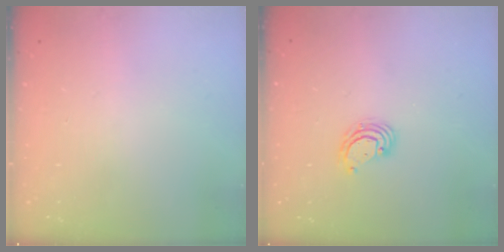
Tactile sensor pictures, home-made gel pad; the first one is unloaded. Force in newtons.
{"total": 3.8, "press": 3.8, "slide": 0.1}